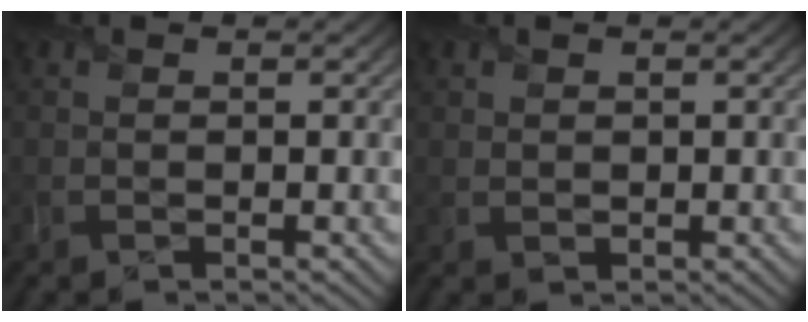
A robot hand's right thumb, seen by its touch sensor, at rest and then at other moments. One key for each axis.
{"total": 1.1, "fx": 0.5, "fy": 1.0, "fz": 0.2, "tx": -0.010, "ty": -0.005, "tz": 0.010}